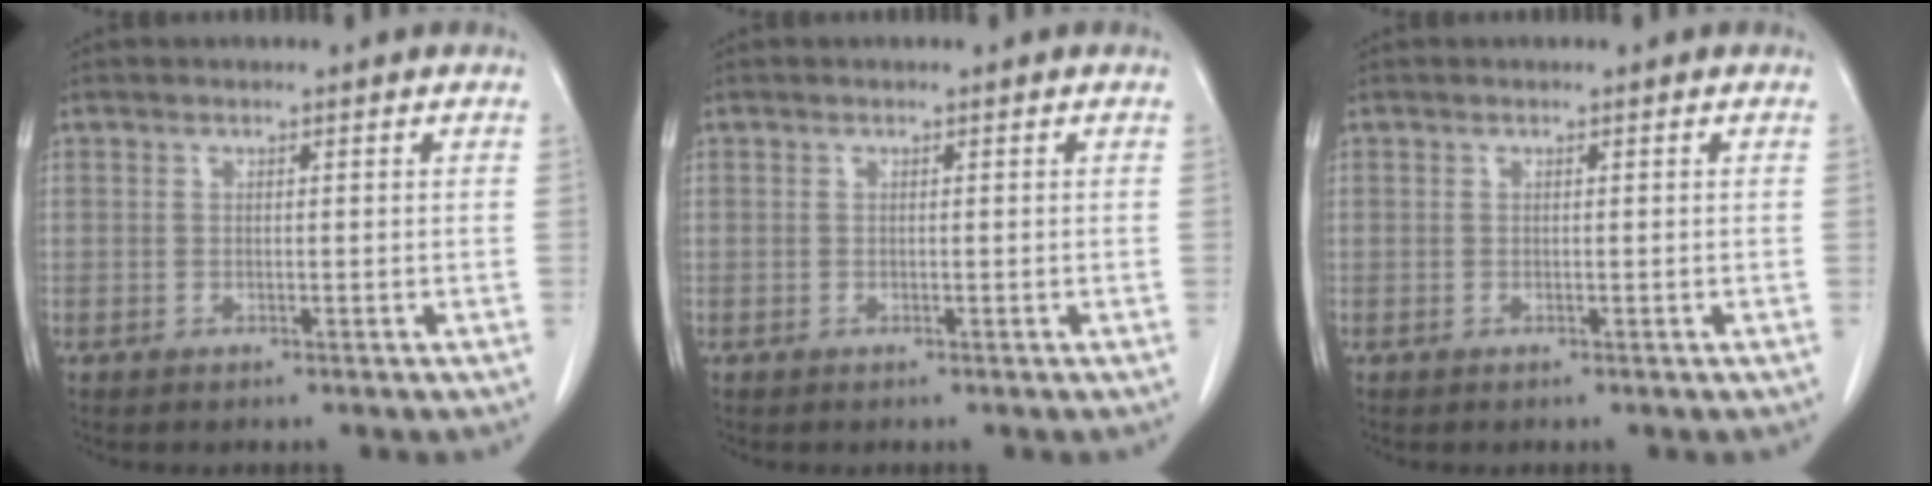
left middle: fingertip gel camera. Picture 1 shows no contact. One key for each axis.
{"total": 0.0}
{"total": 0.0}